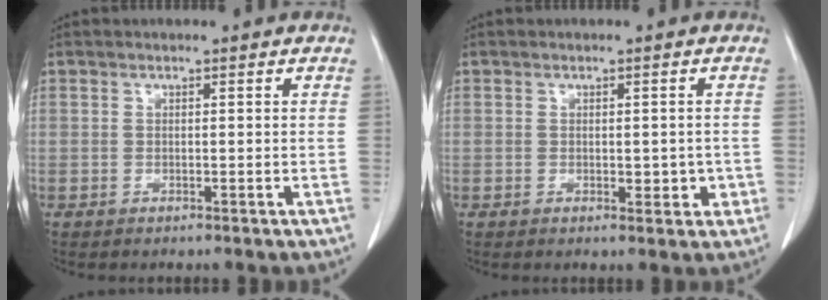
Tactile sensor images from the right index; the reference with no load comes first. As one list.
[{"total": 2.7, "force": [-0.5, 1.5, 2.2], "torque": [-0.021, 0.000, 0.000]}]